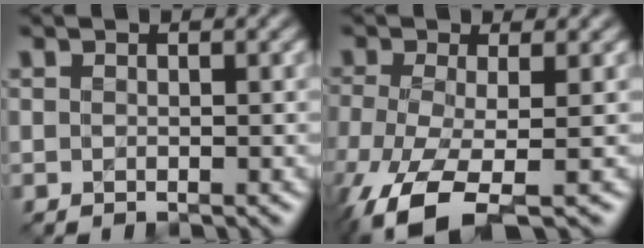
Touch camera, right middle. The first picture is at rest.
{"total": 7.3, "force": [-3.5, 2.5, 6.0], "torque": [-0.135, -0.016, -0.072]}